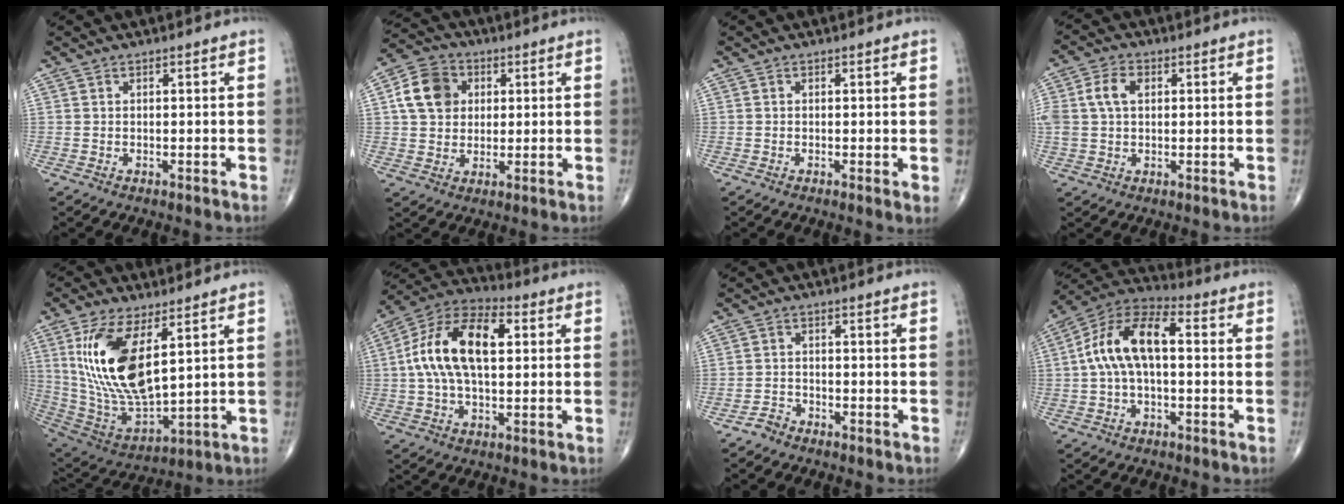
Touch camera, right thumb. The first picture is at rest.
{"total": 9.8, "force": [2.1, 8.1, 5.1], "torque": [-0.075, 0.006, 0.029]}
{"total": 1.3, "force": [-0.2, 0.2, 1.3], "torque": [-0.024, -0.006, -0.006]}
{"total": 6.9, "force": [1.5, 4.6, 4.9], "torque": [-0.108, 0.014, 0.031]}
{"total": 19.3, "force": [6.0, 8.4, 16.2], "torque": [-0.313, -0.028, 0.130]}
{"total": 17.0, "force": [2.5, 9.0, 14.2], "torque": [-0.262, 0.029, 0.038]}
{"total": 2.2, "force": [-2.0, 1.1, 0.1], "torque": [-0.003, 0.007, -0.040]}
{"total": 13.6, "force": [0.8, 7.0, 11.7], "torque": [-0.220, 0.043, 0.003]}